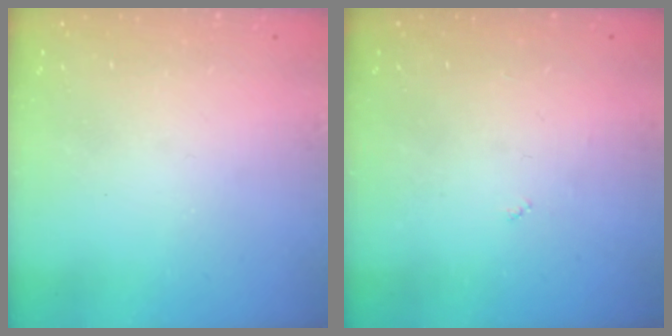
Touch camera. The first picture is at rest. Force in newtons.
{"total": 2.7, "press": 2.7, "slide": 0.4}